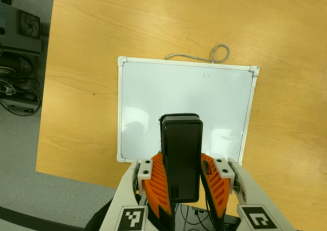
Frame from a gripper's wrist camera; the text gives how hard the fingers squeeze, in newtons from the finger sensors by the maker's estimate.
{"total": 10.4, "left": 9.3, "right": 11.5}